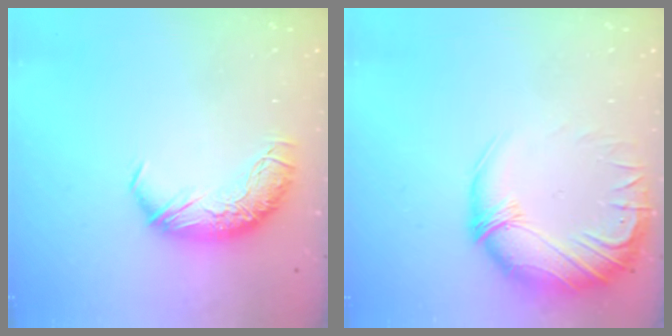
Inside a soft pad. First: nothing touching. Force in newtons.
{"total": 4.1, "press": 1.2, "slide": 3.9}